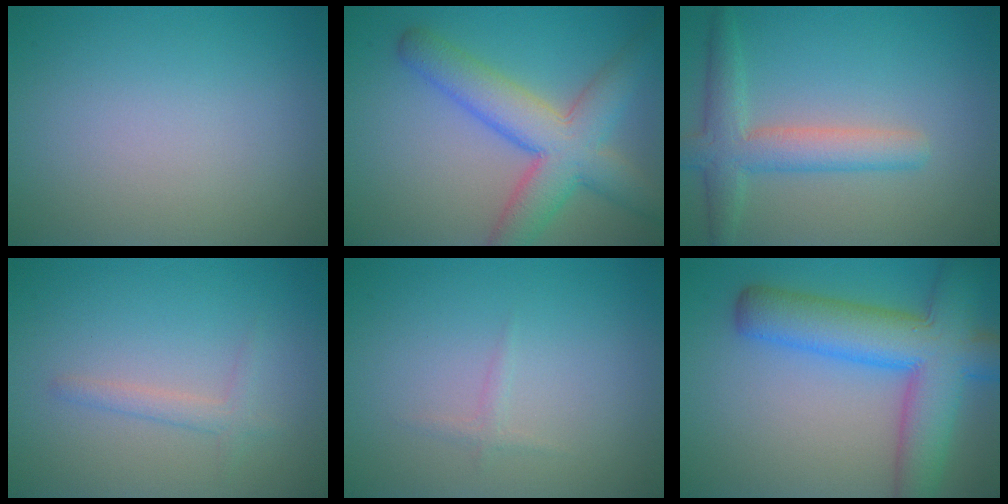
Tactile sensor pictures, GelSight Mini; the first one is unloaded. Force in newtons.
{"total": 7.2, "press": 7.2, "slide": 0.3}
{"total": 4.1, "press": 4.1, "slide": 0.2}
{"total": 1.5, "press": 1.5, "slide": 0.1}
{"total": 0.7, "press": 0.7, "slide": 0.0}
{"total": 9.7, "press": 9.7, "slide": 0.3}